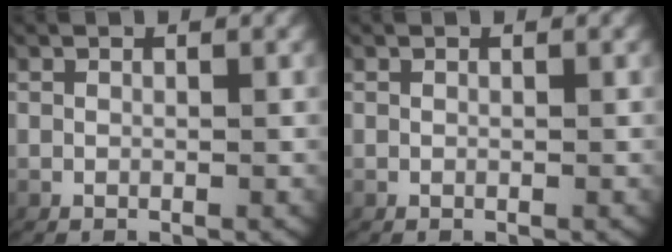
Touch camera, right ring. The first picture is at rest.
{"total": 0.0}